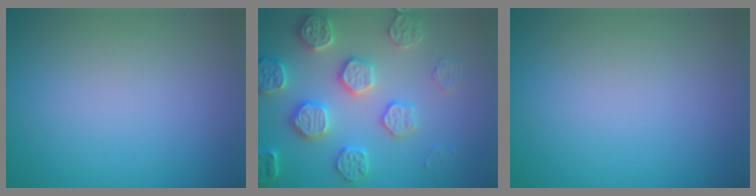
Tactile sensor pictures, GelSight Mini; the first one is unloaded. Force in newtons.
{"total": 5.0, "press": 4.9, "slide": 1.1}
{"total": 0.0}